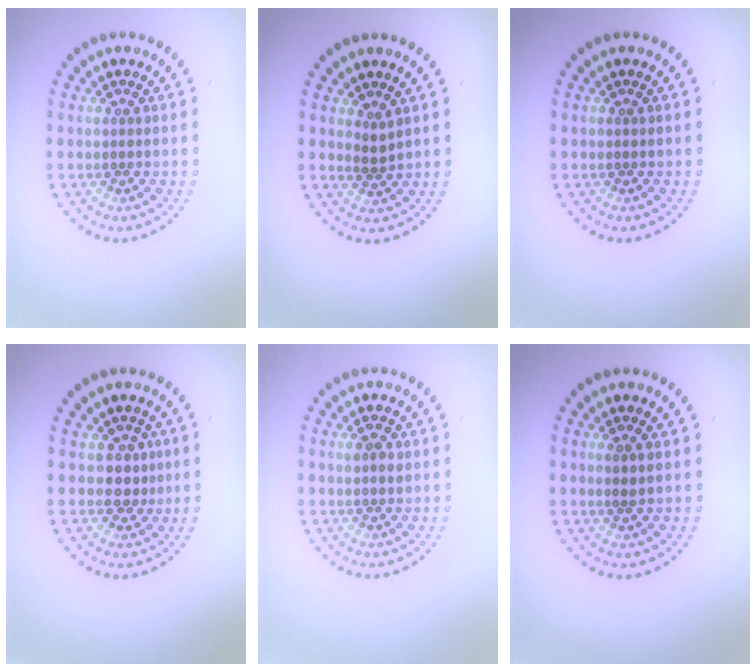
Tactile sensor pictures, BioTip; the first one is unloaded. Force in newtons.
{"total": 1.1, "press": 0.8, "slide": 0.7}
{"total": 0.0}
{"total": 1.7, "press": 1.3, "slide": 1.1}
{"total": 1.2, "press": 1.2, "slide": 0.4}
{"total": 0.7, "press": 0.4, "slide": 0.6}